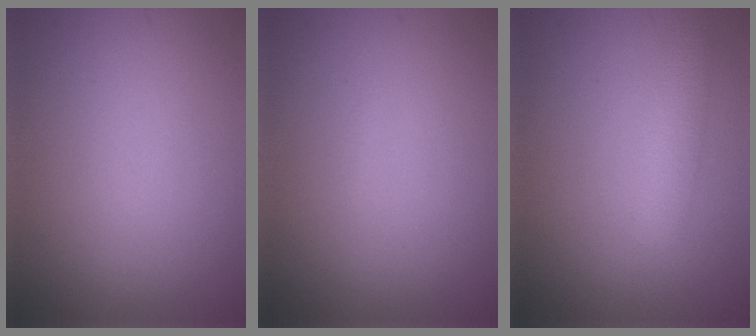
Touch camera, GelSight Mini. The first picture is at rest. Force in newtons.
{"total": 0.0}
{"total": 2.6, "press": 2.6, "slide": 0.2}